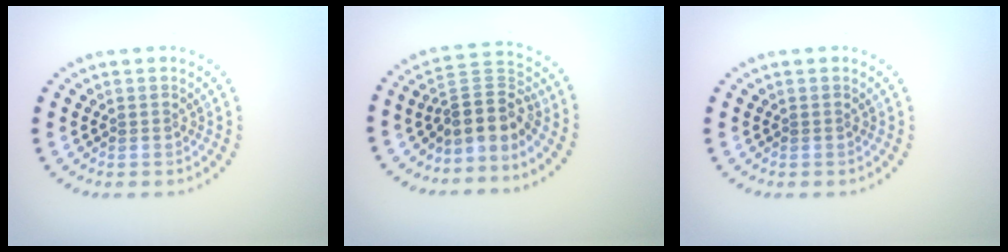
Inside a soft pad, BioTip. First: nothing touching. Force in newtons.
{"total": 4.1, "press": 3.2, "slide": 2.5}
{"total": 0.0}